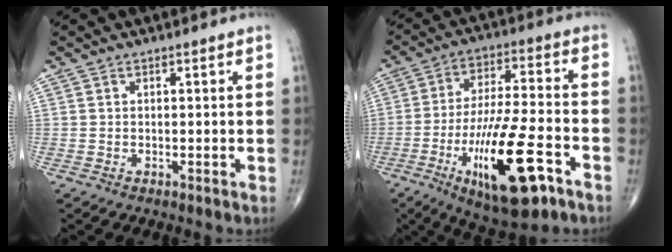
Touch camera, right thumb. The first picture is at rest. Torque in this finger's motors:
{"motor_torque": [2.78, 2.23, 1.95, -0.80, 0.21]}